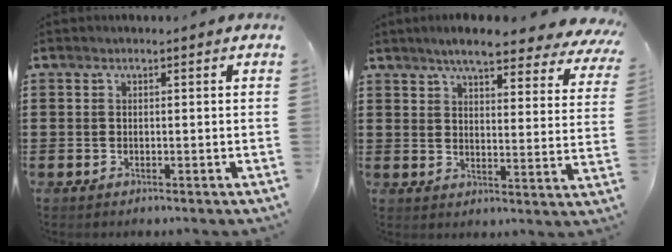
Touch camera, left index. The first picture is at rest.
{"total": 6.8, "force": [5.9, 0.6, 3.3], "torque": [-0.070, -0.030, 0.099]}